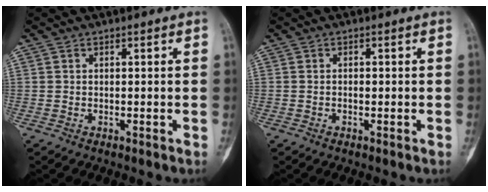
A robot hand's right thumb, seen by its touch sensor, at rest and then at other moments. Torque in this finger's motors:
{"motor_torque": [-0.21, 0.26, -0.13, 0.02, -0.07]}